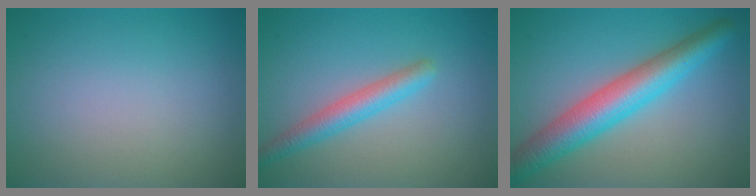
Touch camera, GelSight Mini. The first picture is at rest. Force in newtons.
{"total": 3.0, "press": 3.0, "slide": 0.0}
{"total": 6.6, "press": 6.6, "slide": 0.0}